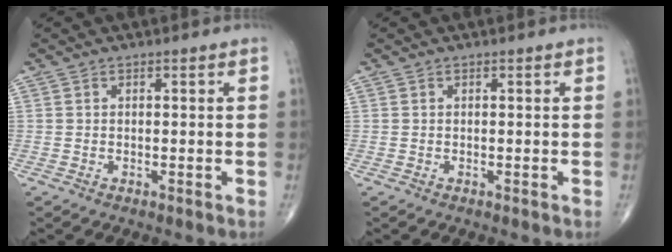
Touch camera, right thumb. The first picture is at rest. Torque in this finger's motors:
{"motor_torque": [0.21, 0.21, 0.00, 0.00, 0.01]}